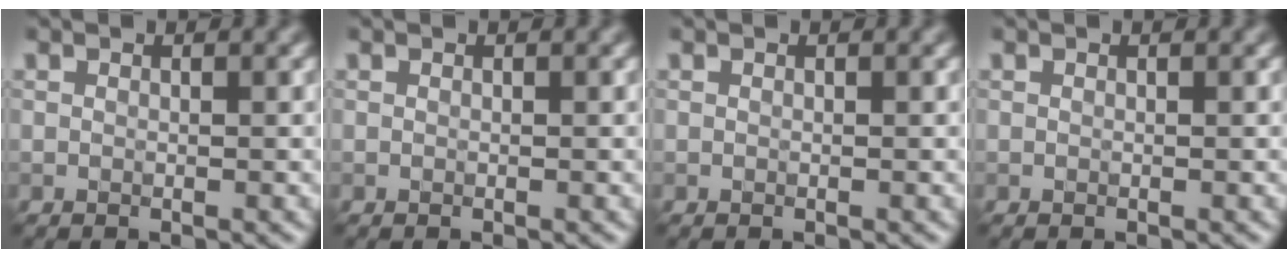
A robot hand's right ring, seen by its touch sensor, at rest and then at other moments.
{"total": 0.0}
{"total": 0.0}
{"total": 0.0}